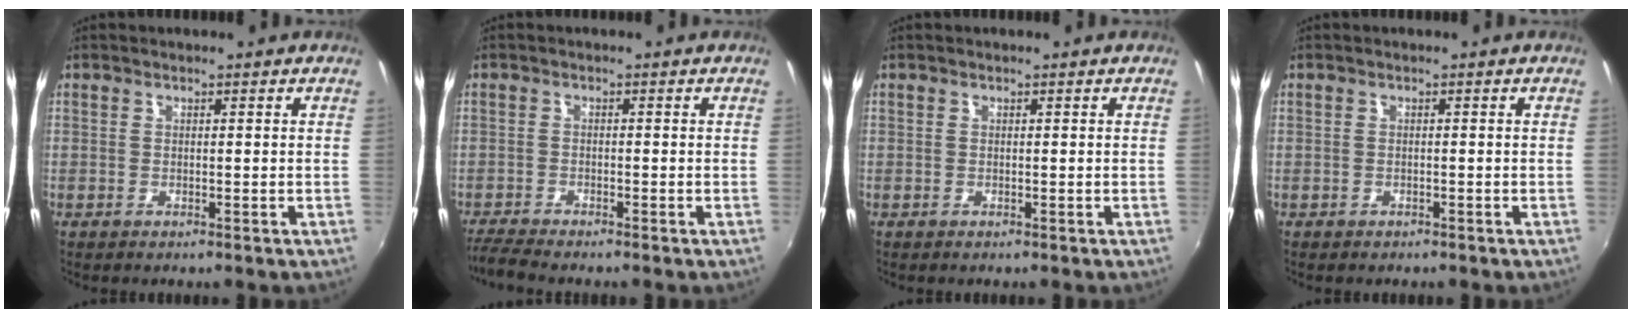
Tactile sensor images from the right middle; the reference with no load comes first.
{"total": 4.1, "force": [-3.8, -0.2, 1.4], "torque": [-0.043, -0.020, -0.073]}
{"total": 0.0}
{"total": 0.9, "force": [-0.7, 0.6, 0.1], "torque": [-0.005, -0.001, -0.010]}